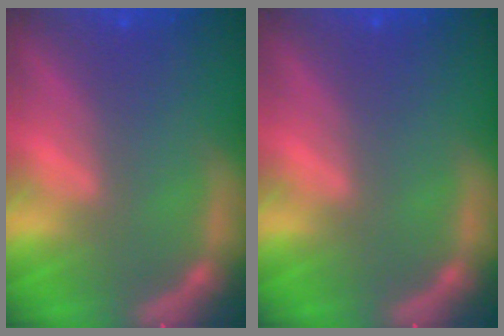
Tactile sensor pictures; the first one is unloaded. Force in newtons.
{"total": 0.0}